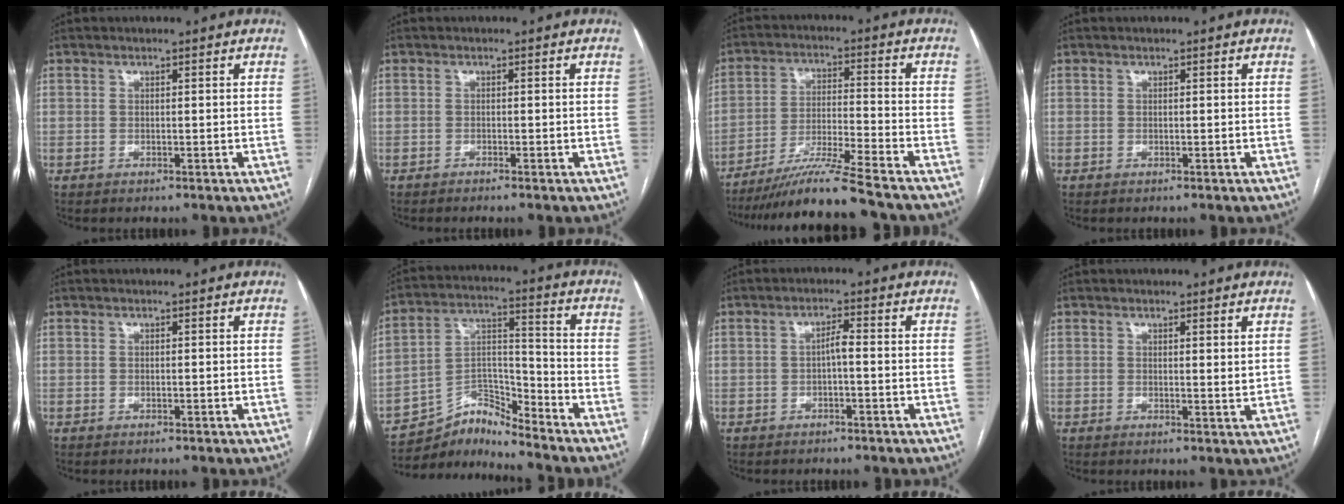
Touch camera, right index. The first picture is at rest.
{"total": 0.7, "force": [-0.6, -0.2, 0.3], "torque": [-0.006, 0.001, -0.011]}
{"total": 12.2, "force": [-10.3, -1.5, 6.2], "torque": [-0.102, -0.020, -0.178]}
{"total": 0.0}
{"total": 0.0}
{"total": 7.5, "force": [-7.5, 0.0, -0.4], "torque": [0.001, 0.043, -0.139]}
{"total": 2.0, "force": [-0.5, 0.3, 1.9], "torque": [-0.030, 0.006, -0.009]}
{"total": 1.6, "force": [1.2, 0.1, 1.1], "torque": [-0.017, -0.010, 0.015]}